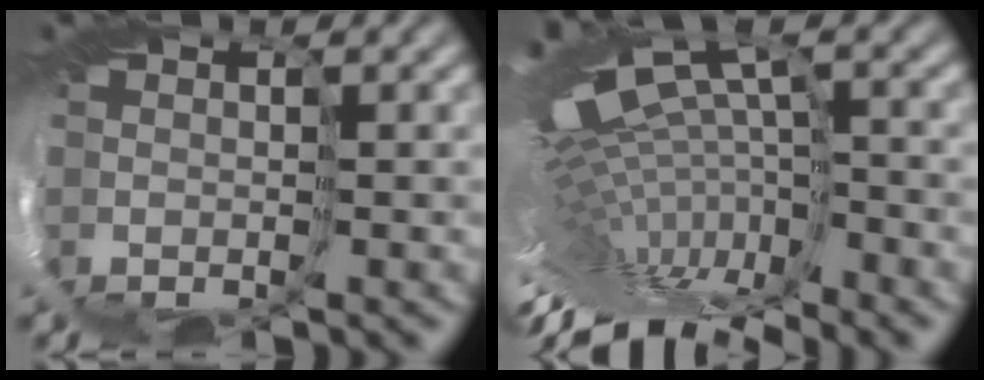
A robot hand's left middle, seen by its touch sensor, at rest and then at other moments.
{"total": 12.6, "force": [-3.6, 3.4, 11.6], "torque": [-0.211, -0.015, -0.031]}